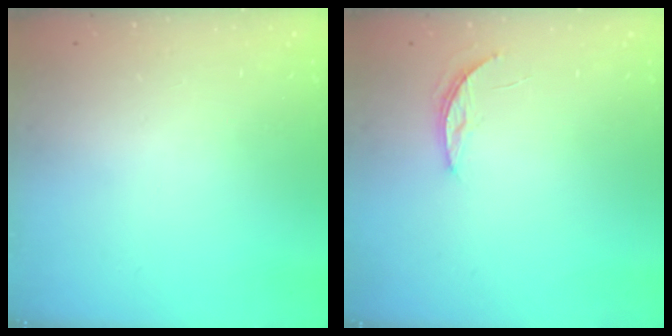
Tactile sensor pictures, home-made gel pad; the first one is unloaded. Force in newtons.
{"total": 3.9, "press": 3.9, "slide": 0.4}